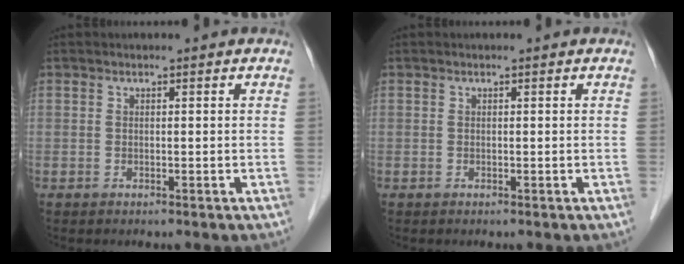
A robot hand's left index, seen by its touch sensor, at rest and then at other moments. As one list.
[{"total": 0.0}]